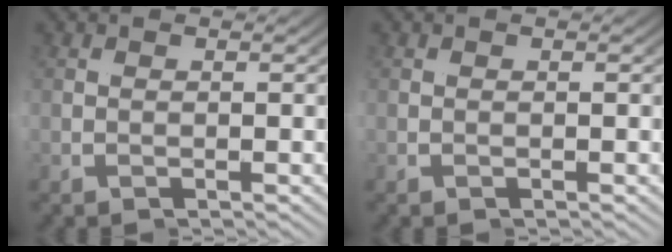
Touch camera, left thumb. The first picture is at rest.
{"total": 0.0}